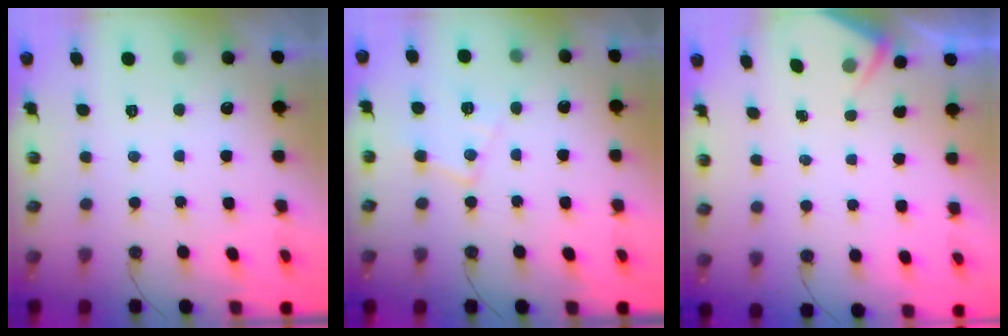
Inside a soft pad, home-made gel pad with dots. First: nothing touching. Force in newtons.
{"total": 10.5, "press": 10.5, "slide": 0.5}
{"total": 2.4, "press": 2.4, "slide": 0.4}